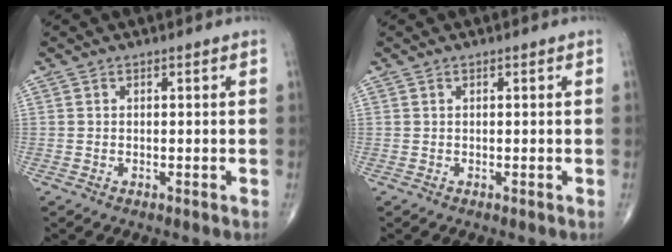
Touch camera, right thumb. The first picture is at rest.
{"total": 0.0}